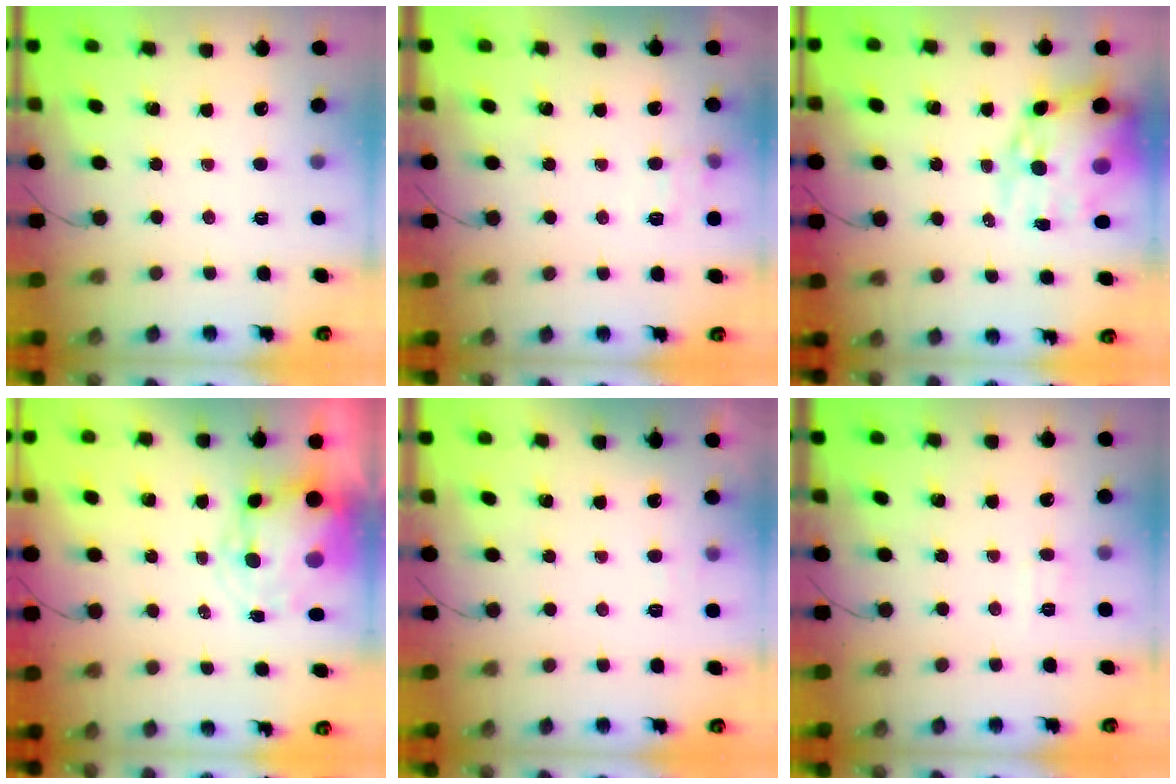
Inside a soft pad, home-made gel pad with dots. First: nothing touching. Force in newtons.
{"total": 7.5, "press": 7.3, "slide": 2.0}
{"total": 16.8, "press": 16.3, "slide": 4.2}
{"total": 6.3, "press": 6.1, "slide": 1.7}
{"total": 2.6, "press": 2.1, "slide": 1.5}
{"total": 4.2, "press": 4.0, "slide": 1.3}